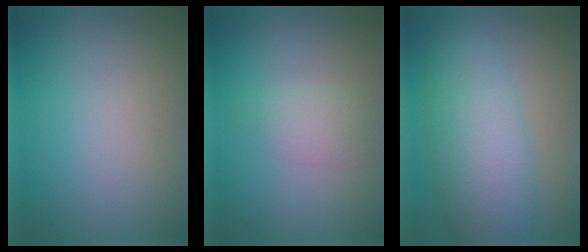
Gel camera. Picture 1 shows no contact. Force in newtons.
{"total": 2.1, "press": 2.1, "slide": 0.1}
{"total": 7.5, "press": 7.5, "slide": 0.0}